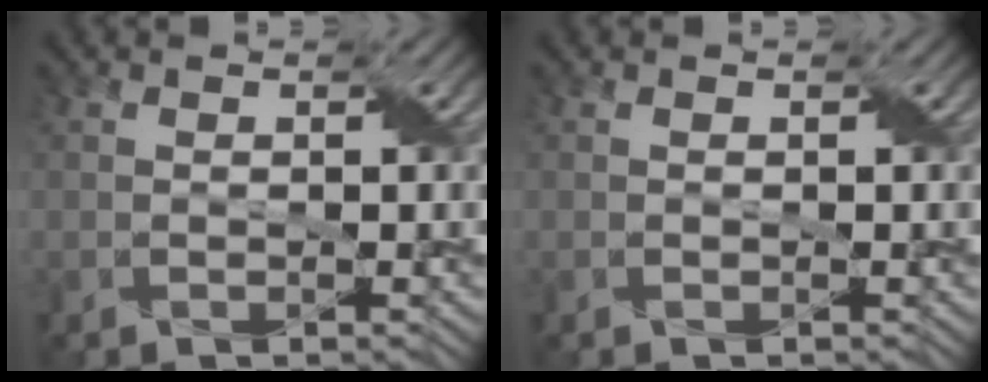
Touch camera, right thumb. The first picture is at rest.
{"total": 0.0}